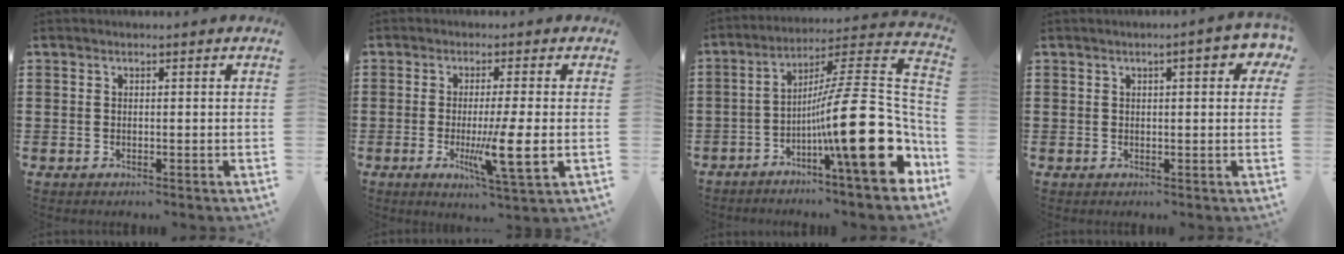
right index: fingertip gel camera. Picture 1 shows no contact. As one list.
[{"total": 8.2, "force": [-1.4, 0.4, 8.0], "torque": [-0.139, -0.019, -0.023]}, {"total": 18.2, "force": [-4.7, 2.5, 17.4], "torque": [-0.279, -0.027, -0.089]}, {"total": 3.8, "force": [1.2, 0.9, 3.5], "torque": [-0.052, 0.002, 0.015]}]